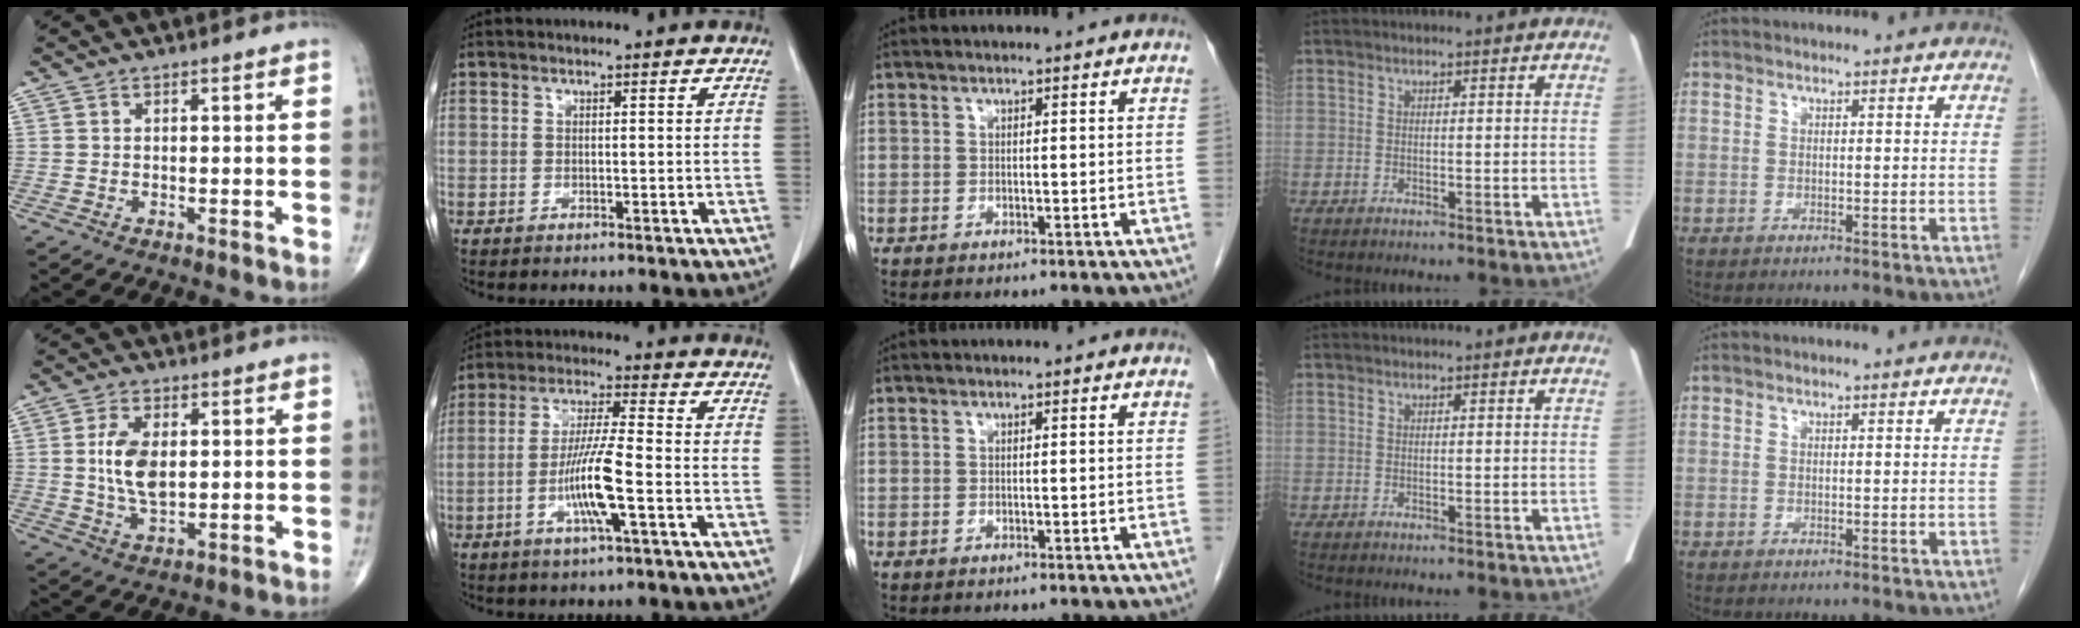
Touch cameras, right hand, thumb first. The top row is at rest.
{"thumb": {"total": 8.4, "force": [1.0, 4.5, 7.0], "torque": [-0.134, -0.007, 0.022]}, "index": {"total": 8.9, "force": [-2.8, 0.0, 8.5], "torque": [-0.166, -0.006, -0.055]}}